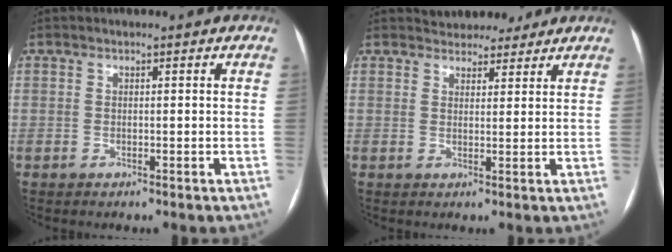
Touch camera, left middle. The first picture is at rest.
{"total": 6.4, "force": [5.7, 2.5, 1.2], "torque": [-0.006, 0.012, 0.075]}